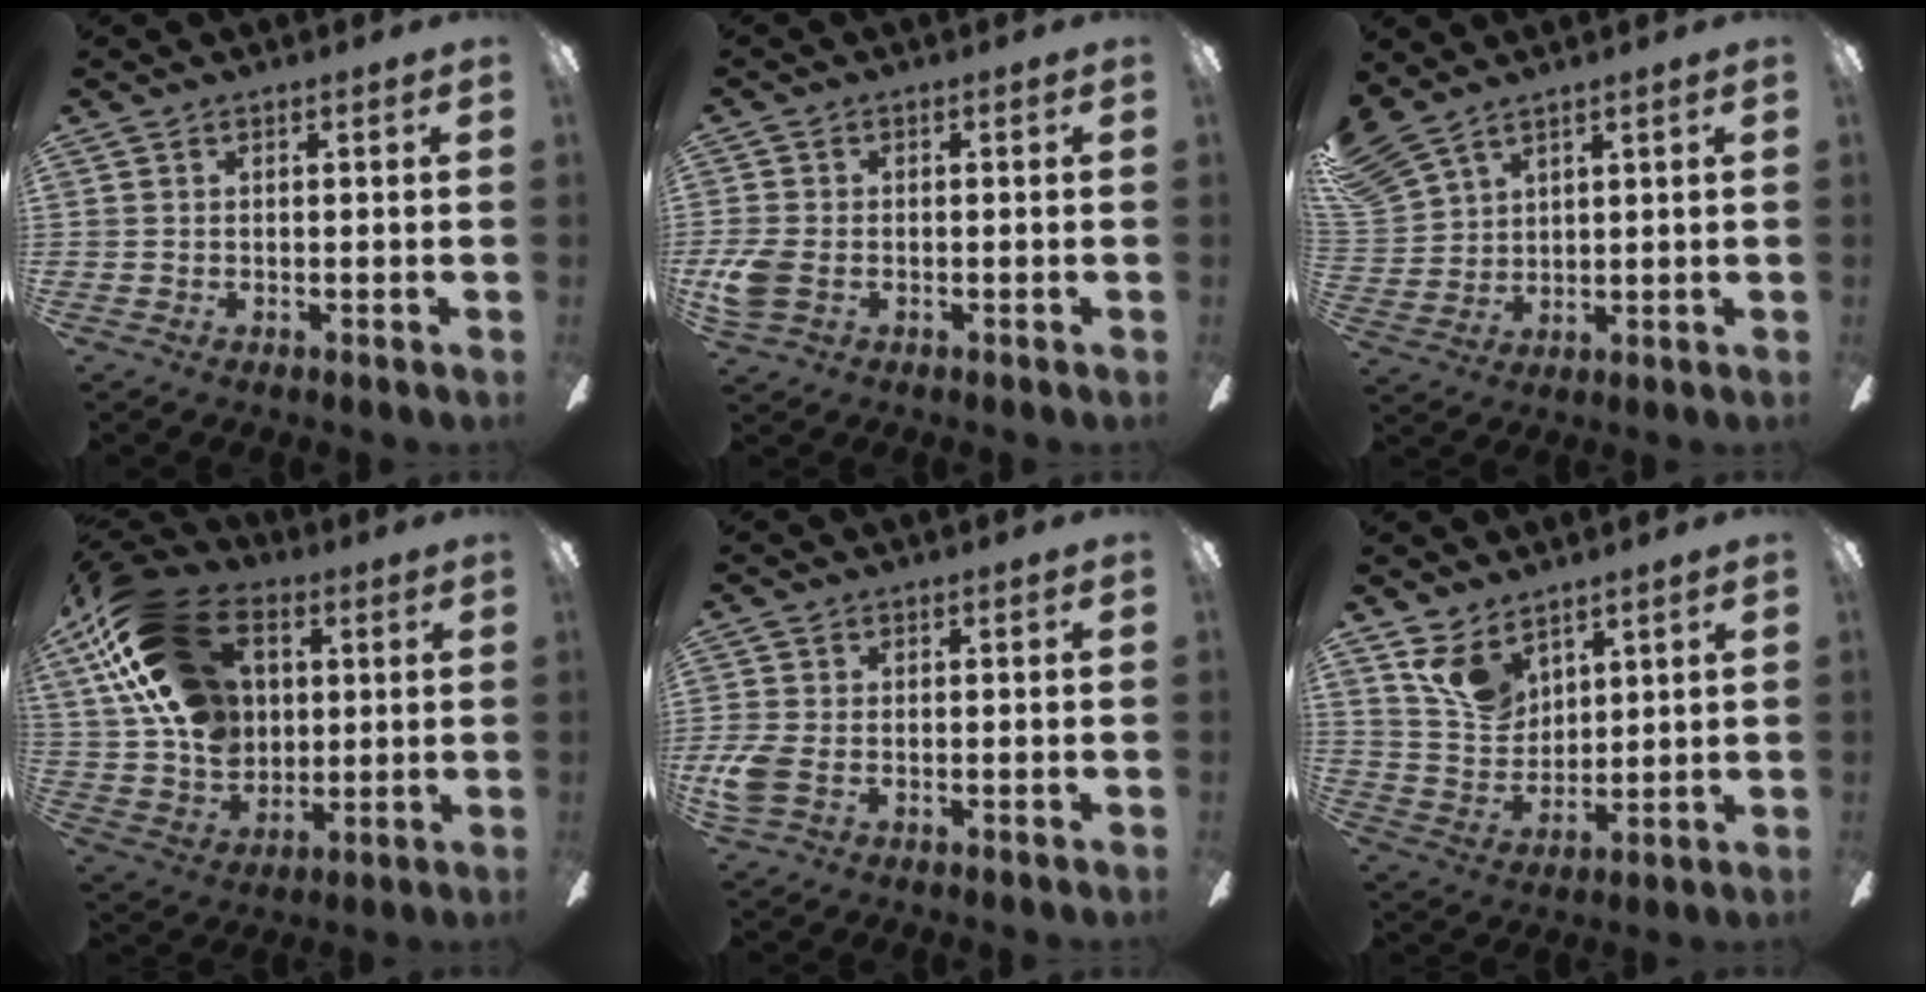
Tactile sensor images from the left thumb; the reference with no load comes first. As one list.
[{"total": 5.5, "force": [-1.1, 3.8, 3.8], "torque": [-0.094, 0.000, -0.024]}, {"total": 8.3, "force": [7.1, 3.6, 2.5], "torque": [-0.074, -0.025, 0.143]}, {"total": 22.8, "force": [8.8, 15.7, 14.0], "torque": [-0.287, -0.020, 0.163]}, {"total": 5.2, "force": [-1.2, 3.3, 3.8], "torque": [-0.095, -0.001, -0.027]}, {"total": 10.1, "force": [6.9, 6.3, 3.8], "torque": [-0.086, -0.027, 0.138]}]